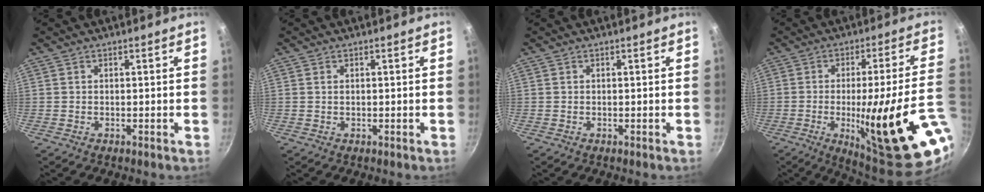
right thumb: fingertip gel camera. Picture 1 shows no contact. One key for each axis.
{"total": 0.6, "fx": 0.2, "fy": 0.4, "fz": 0.4, "tx": -0.006, "ty": 0.002, "tz": 0.004}
{"total": 0.0}
{"total": 25.2, "fx": -6.1, "fy": 4.3, "fz": 24.1, "tx": -0.316, "ty": 0.000, "tz": -0.070}